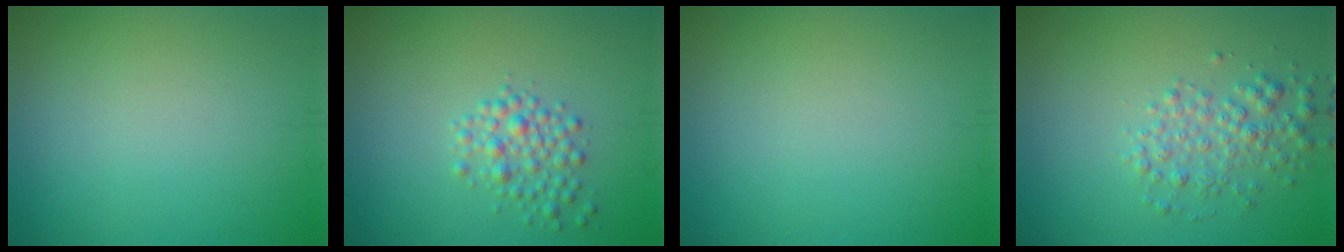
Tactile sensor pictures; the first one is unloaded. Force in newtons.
{"total": 2.4, "press": 2.4, "slide": 0.1}
{"total": 0.0}
{"total": 2.8, "press": 2.8, "slide": 0.1}